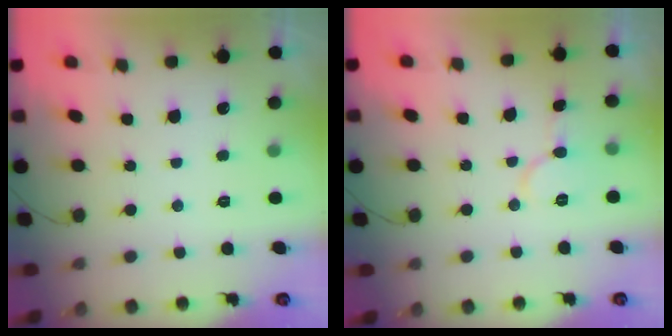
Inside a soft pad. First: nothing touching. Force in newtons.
{"total": 7.7, "press": 7.7, "slide": 0.4}